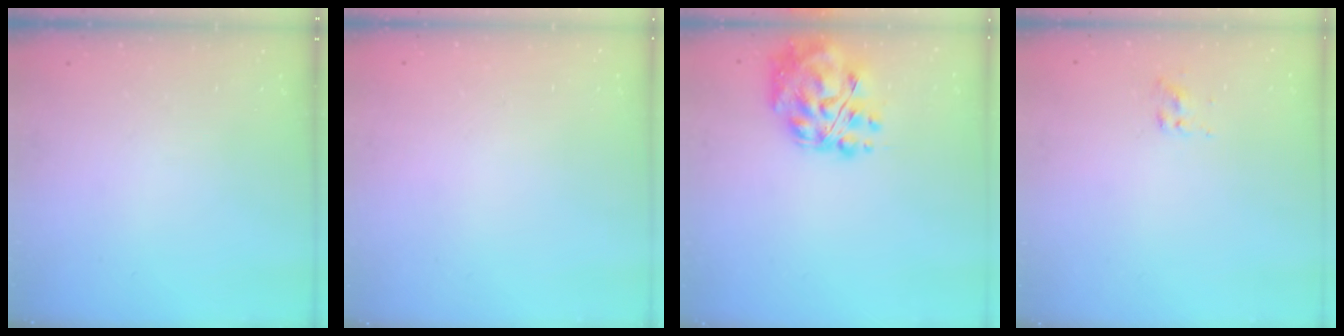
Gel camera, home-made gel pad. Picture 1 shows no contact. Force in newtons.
{"total": 1.9, "press": 1.9, "slide": 0.2}
{"total": 15.9, "press": 15.2, "slide": 4.7}
{"total": 2.0, "press": 1.9, "slide": 0.8}